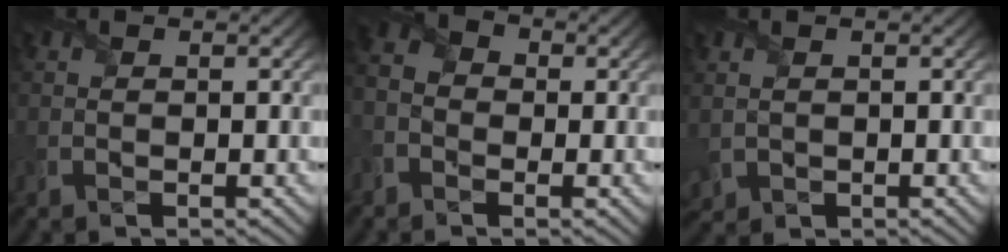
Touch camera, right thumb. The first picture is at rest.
{"total": 4.6, "force": [-2.0, 3.5, 2.3], "torque": [-0.061, -0.002, -0.043]}
{"total": 1.5, "force": [0.4, 1.3, 0.6], "torque": [-0.035, -0.005, 0.010]}